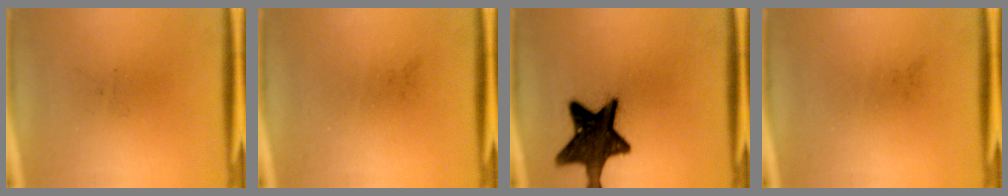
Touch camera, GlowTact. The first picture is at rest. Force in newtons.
{"total": 0.0}
{"total": 15.5}
{"total": 0.0}